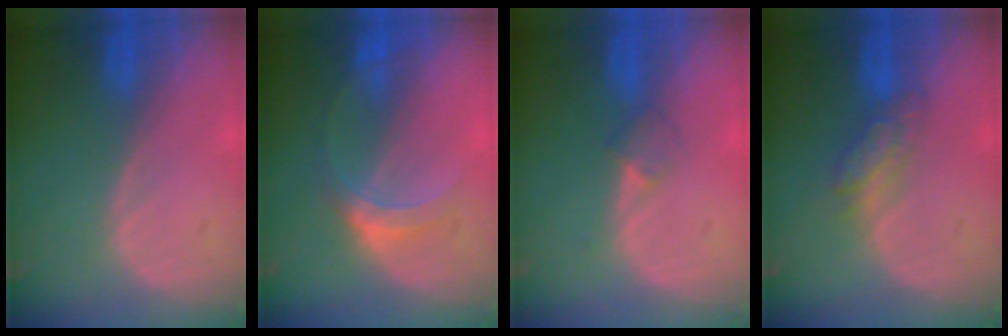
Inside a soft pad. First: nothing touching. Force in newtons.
{"total": 4.5, "press": 4.1, "slide": 1.8}
{"total": 2.1, "press": 1.8, "slide": 1.0}
{"total": 4.6, "press": 4.4, "slide": 1.4}